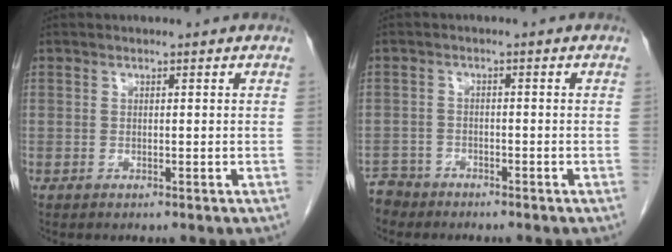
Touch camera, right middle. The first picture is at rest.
{"total": 3.5, "force": [-3.2, 1.3, -0.8], "torque": [0.011, -0.002, -0.063]}